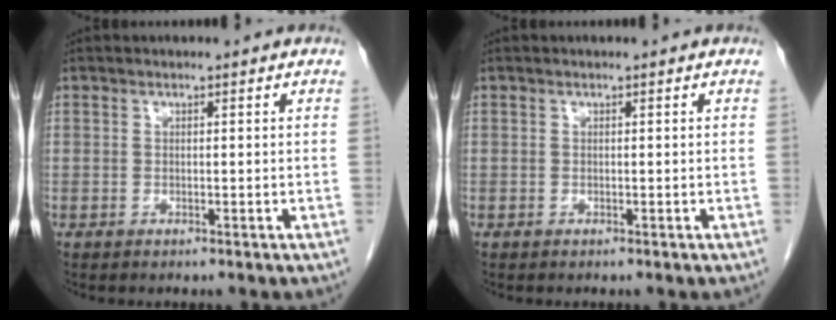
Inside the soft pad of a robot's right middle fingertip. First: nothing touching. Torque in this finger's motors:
{"motor_torque": [0.00, 0.00, 0.00, -0.04]}